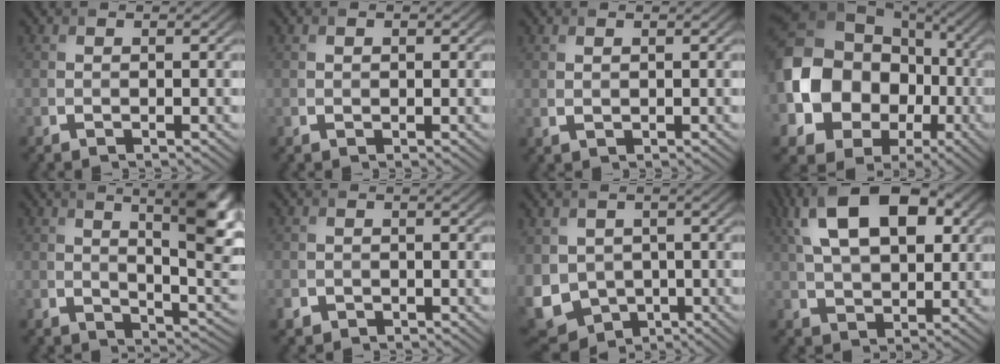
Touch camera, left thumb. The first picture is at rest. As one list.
[{"total": 0.8, "force": [0.3, 0.6, 0.4], "torque": [-0.009, -0.001, 0.005]}, {"total": 0.8, "force": [0.4, 0.3, 0.6], "torque": [-0.017, -0.002, 0.013]}, {"total": 18.1, "force": [-2.5, 14.8, 10.1], "torque": [-0.244, -0.022, -0.047]}, {"total": 10.4, "force": [3.6, 3.5, 9.1], "torque": [-0.137, 0.000, 0.054]}, {"total": 1.6, "force": [-1.0, 1.2, 0.4], "torque": [-0.009, -0.006, -0.022]}, {"total": 9.3, "force": [-1.6, 7.5, 5.4], "torque": [-0.153, -0.022, -0.032]}, {"total": 14.4, "force": [4.9, 8.0, 10.9], "torque": [-0.215, 0.026, 0.077]}]